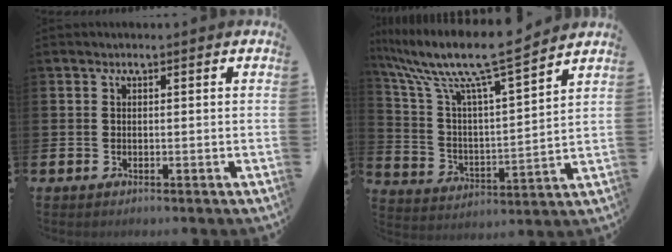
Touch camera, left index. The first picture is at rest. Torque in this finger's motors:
{"motor_torque": [1.08, -1.06, 1.05, 0.21]}